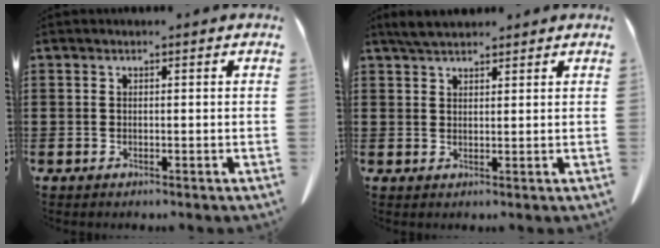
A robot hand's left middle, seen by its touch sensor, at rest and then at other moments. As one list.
[{"total": 3.0, "force": [2.6, 0.8, 1.2], "torque": [-0.030, 0.003, 0.049]}]